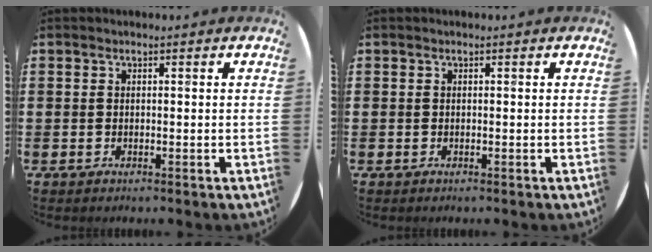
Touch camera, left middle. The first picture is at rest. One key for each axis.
{"total": 0.0}